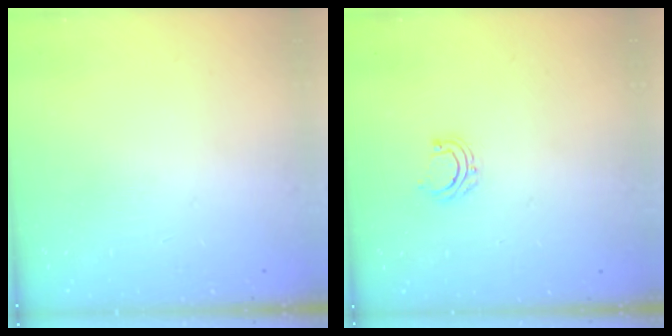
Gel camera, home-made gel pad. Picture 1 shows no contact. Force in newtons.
{"total": 4.1, "press": 4.0, "slide": 0.6}